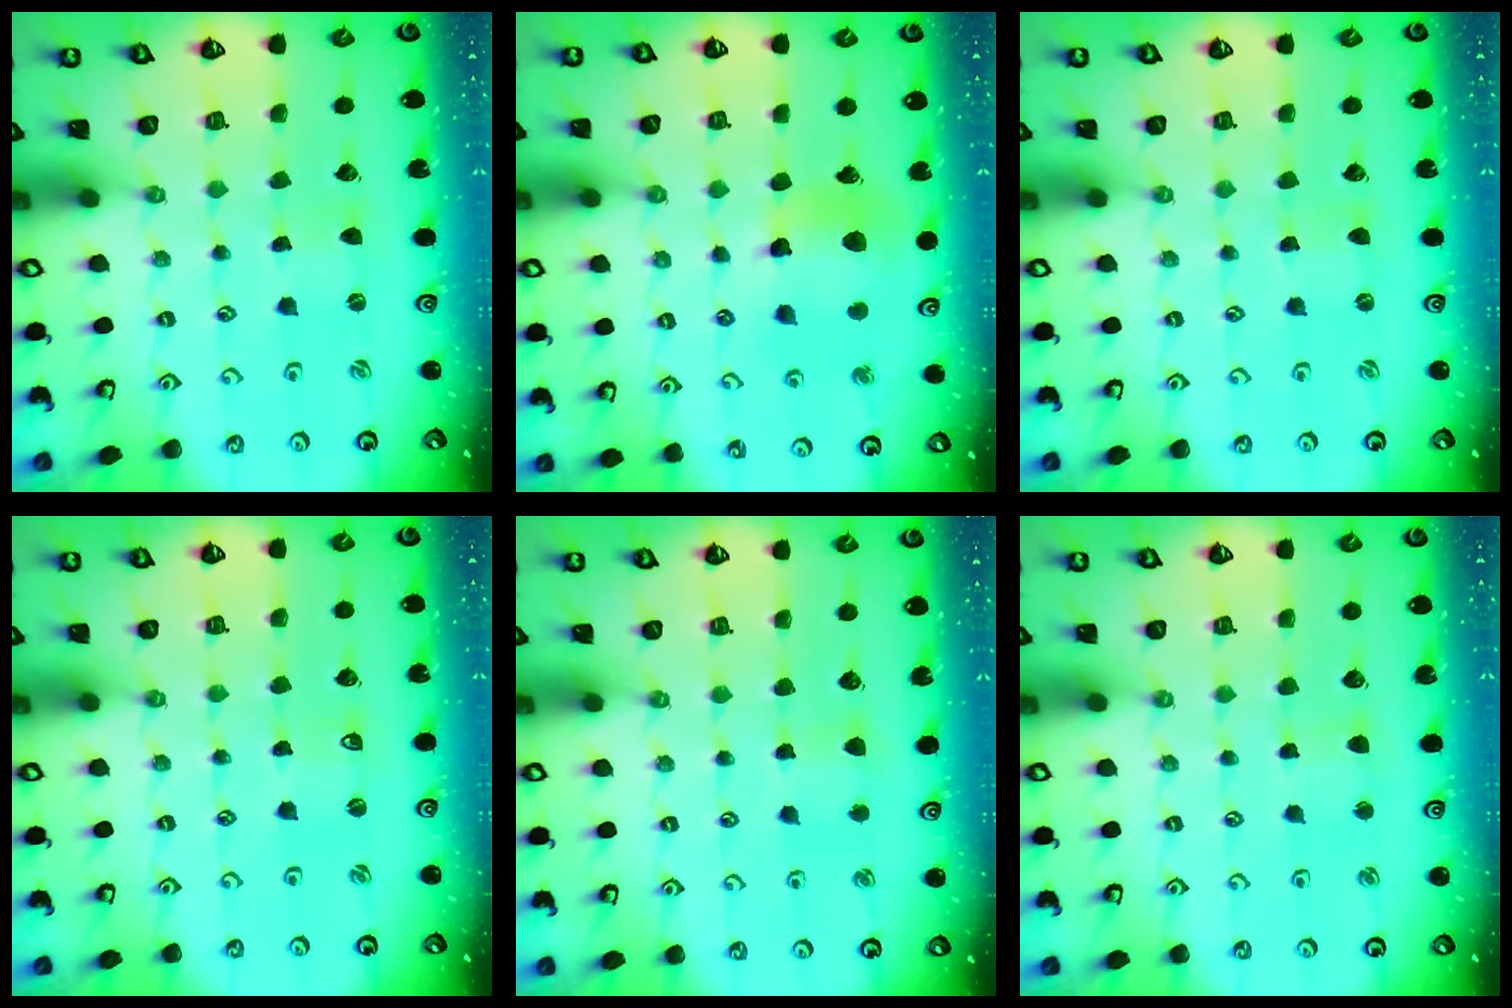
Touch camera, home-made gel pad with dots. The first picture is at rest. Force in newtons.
{"total": 12.1, "press": 12.0, "slide": 1.5}
{"total": 0.0}
{"total": 2.3, "press": 2.2, "slide": 0.4}
{"total": 3.6, "press": 3.5, "slide": 0.7}
{"total": 2.6, "press": 2.6, "slide": 0.4}